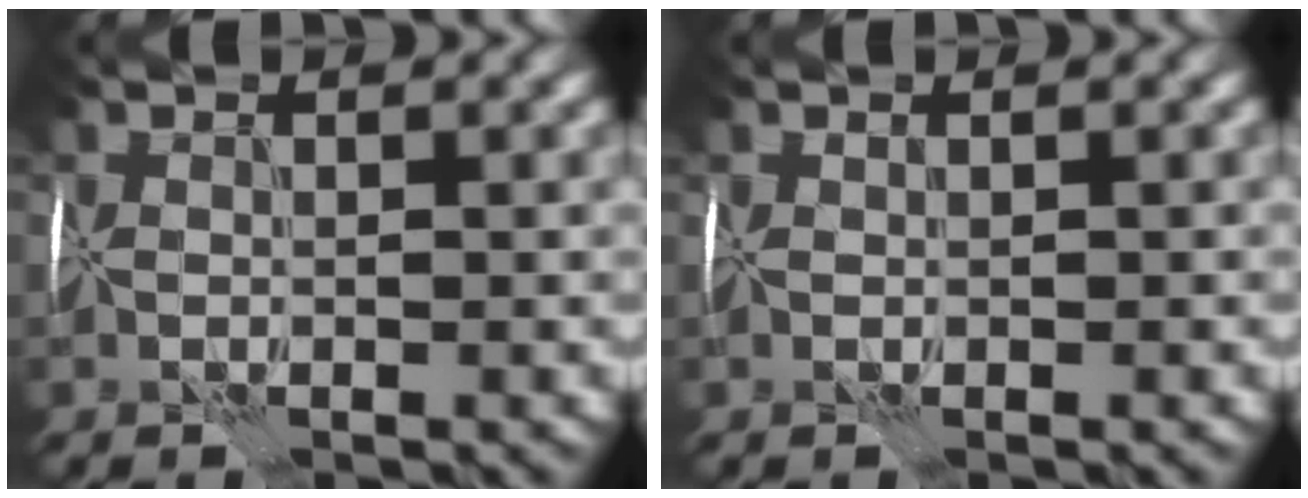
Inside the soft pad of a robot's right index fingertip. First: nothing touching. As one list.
[{"total": 0.0}]